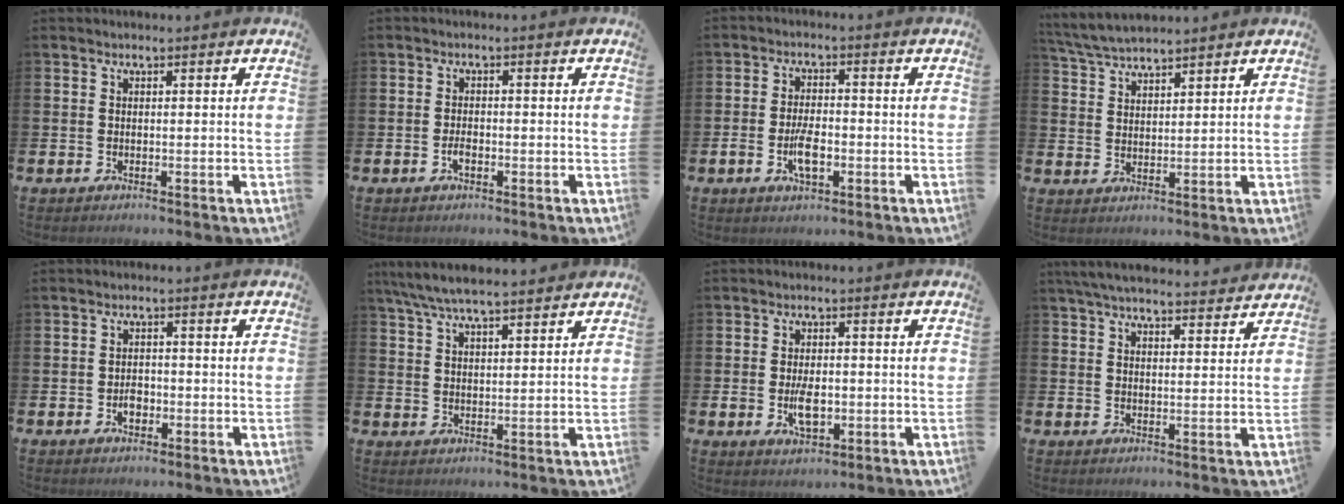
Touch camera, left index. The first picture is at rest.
{"total": 1.6, "force": [-0.7, 0.8, 1.3], "torque": [-0.027, 0.004, -0.013]}
{"total": 4.5, "force": [-1.3, 2.0, 3.9], "torque": [-0.068, 0.003, -0.025]}
{"total": 4.6, "force": [4.5, 0.5, 0.8], "torque": [-0.039, -0.015, 0.083]}
{"total": 2.2, "force": [-0.7, 1.5, 1.4], "torque": [-0.013, -0.001, -0.017]}
{"total": 6.3, "force": [5.8, 0.8, 2.3], "torque": [-0.068, -0.015, 0.109]}
{"total": 4.4, "force": [-0.8, 2.5, 3.6], "torque": [-0.045, -0.003, -0.017]}
{"total": 5.5, "force": [5.3, 0.7, 1.4], "torque": [-0.041, -0.021, 0.097]}